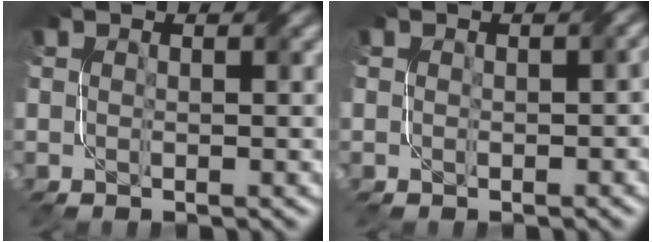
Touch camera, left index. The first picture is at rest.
{"total": 1.3, "force": [0.1, 1.0, 0.9], "torque": [-0.010, -0.001, 0.003]}